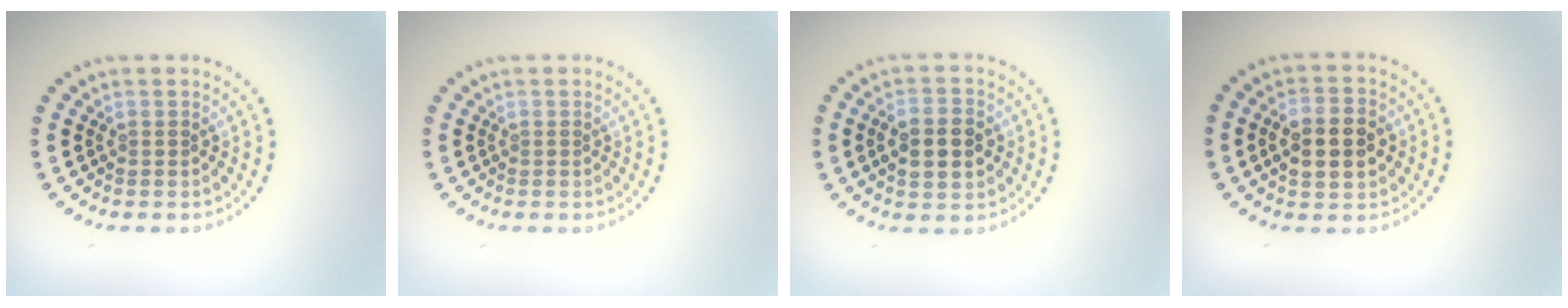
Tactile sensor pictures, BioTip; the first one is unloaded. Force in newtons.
{"total": 0.0}
{"total": 4.6, "press": 4.6, "slide": 0.1}
{"total": 5.0, "press": 5.0, "slide": 0.3}